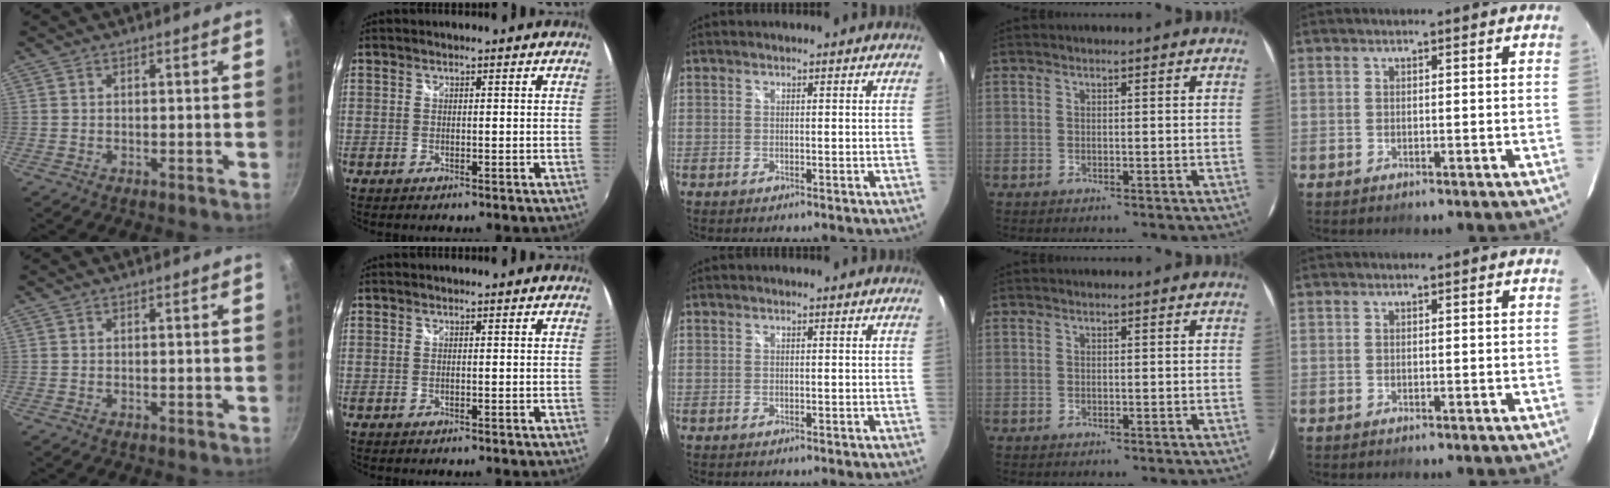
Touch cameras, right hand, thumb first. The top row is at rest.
{}